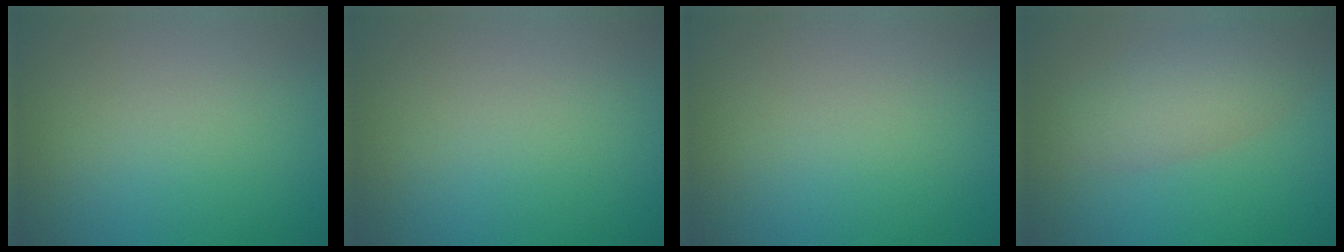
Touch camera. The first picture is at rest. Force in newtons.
{"total": 0.0}
{"total": 0.0}
{"total": 4.0, "press": 4.0, "slide": 0.3}